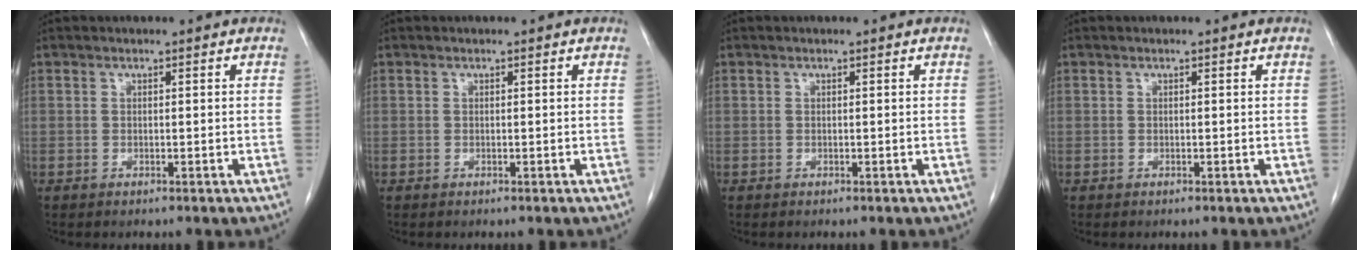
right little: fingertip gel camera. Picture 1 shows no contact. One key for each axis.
{"total": 0.0}
{"total": 0.0}
{"total": 0.0}